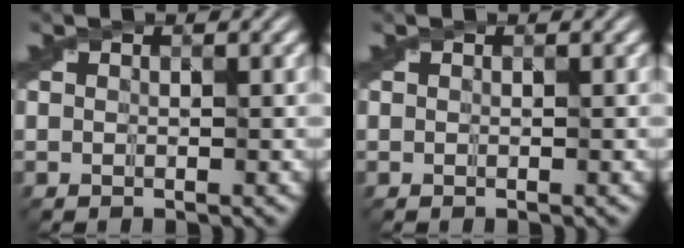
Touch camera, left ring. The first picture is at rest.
{"total": 0.0}